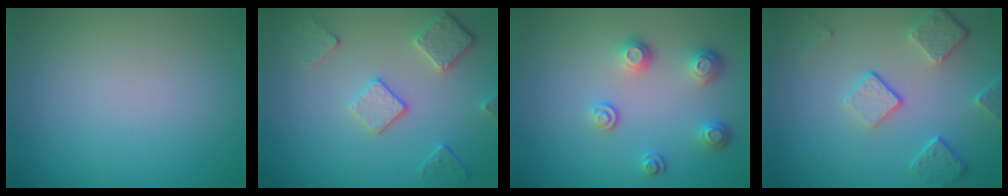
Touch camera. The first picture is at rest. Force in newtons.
{"total": 3.6, "press": 3.1, "slide": 1.8}
{"total": 3.2, "press": 2.5, "slide": 1.9}
{"total": 4.0, "press": 3.0, "slide": 2.6}